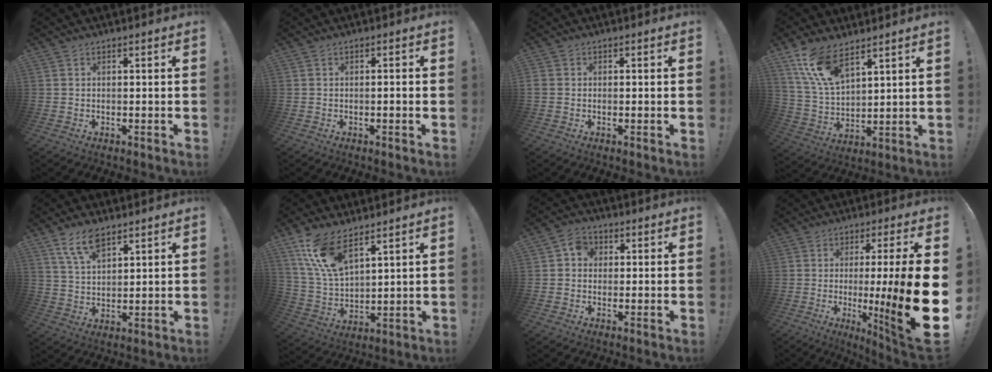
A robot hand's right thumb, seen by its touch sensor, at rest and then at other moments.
{"total": 1.5, "force": [-0.6, -0.3, 1.4], "torque": [-0.030, 0.002, -0.011]}
{"total": 1.2, "force": [-0.4, 1.1, 0.4], "torque": [-0.011, 0.006, -0.006]}
{"total": 13.0, "force": [9.1, 5.3, 7.6], "torque": [-0.170, -0.041, 0.174]}
{"total": 8.3, "force": [5.6, 3.5, 5.0], "torque": [-0.103, -0.016, 0.107]}
{"total": 13.0, "force": [9.1, 5.1, 7.8], "torque": [-0.174, -0.042, 0.173]}
{"total": 4.9, "force": [0.6, 4.4, 2.1], "torque": [-0.038, 0.012, 0.013]}
{"total": 20.1, "force": [-2.3, 0.3, 20.0], "torque": [-0.317, -0.018, -0.034]}